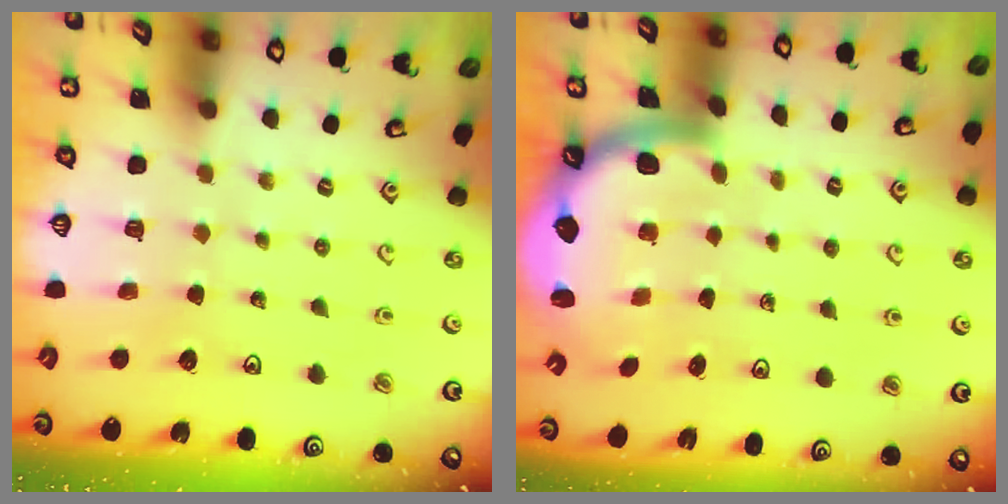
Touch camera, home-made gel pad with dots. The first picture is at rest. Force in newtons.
{"total": 2.4, "press": 2.3, "slide": 0.4}